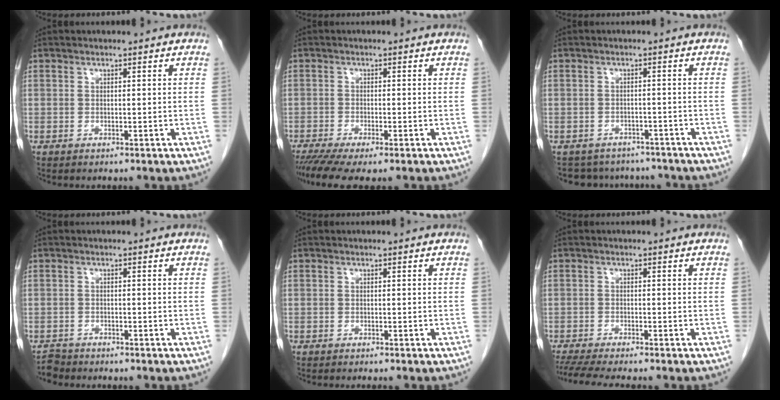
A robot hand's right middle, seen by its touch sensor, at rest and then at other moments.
{"total": 5.9, "force": [-4.4, 0.7, 3.9], "torque": [-0.064, -0.015, -0.073]}
{"total": 8.0, "force": [-7.1, 3.5, 0.9], "torque": [-0.012, 0.013, -0.081]}
{"total": 1.9, "force": [-1.8, 0.4, -0.3], "torque": [0.001, -0.007, -0.033]}
{"total": 0.7, "force": [-0.6, 0.0, 0.3], "torque": [-0.006, -0.001, -0.010]}
{"total": 6.8, "force": [-5.9, -0.4, 3.4], "torque": [-0.053, -0.018, -0.099]}